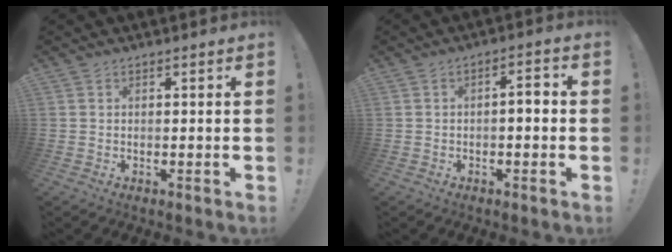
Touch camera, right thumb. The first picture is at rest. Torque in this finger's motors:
{"motor_torque": [-0.10, -0.12, -0.15, -0.11, 0.06]}